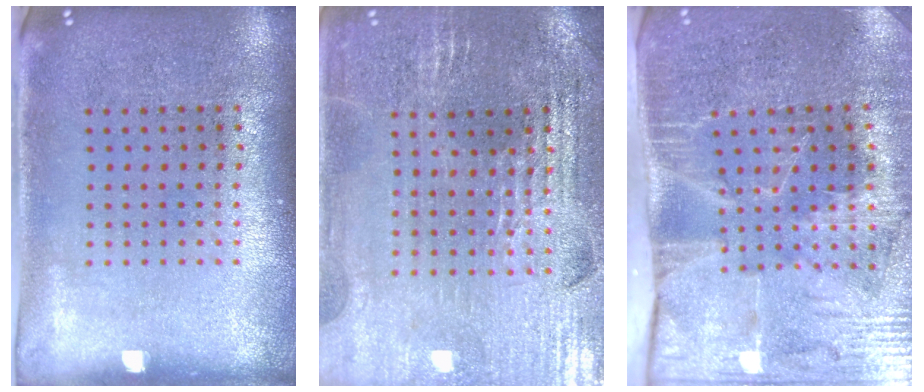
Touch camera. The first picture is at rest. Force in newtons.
{"total": 2.8, "press": 2.8, "slide": 0.5}
{"total": 4.3, "press": 3.6, "slide": 2.4}